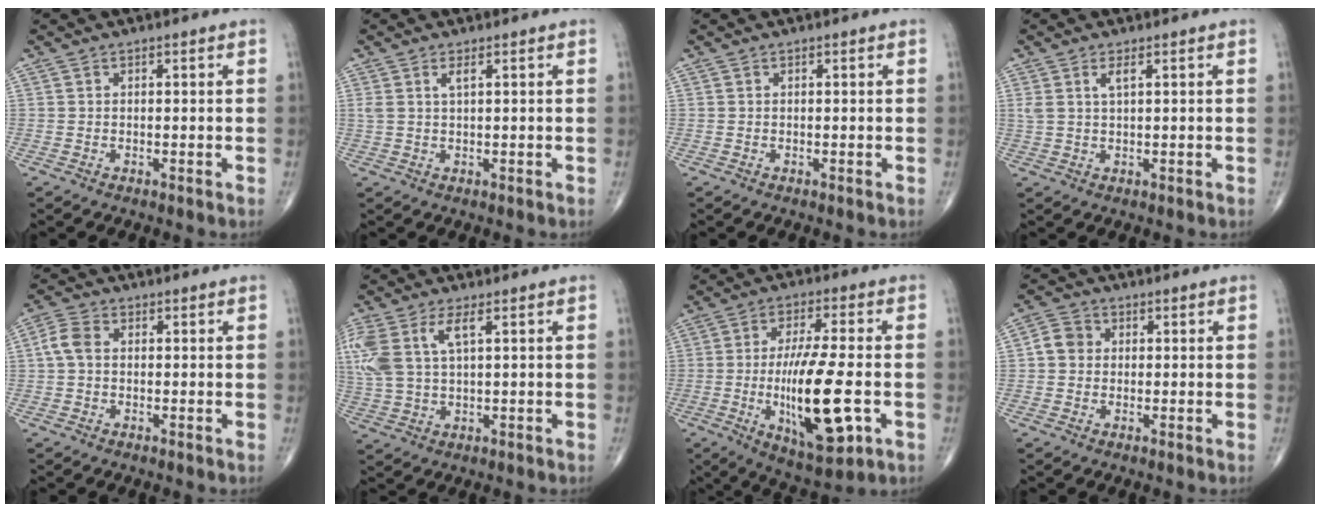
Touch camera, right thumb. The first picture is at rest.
{"total": 2.0, "force": [0.9, 0.5, 1.7], "torque": [-0.041, 0.003, 0.023]}
{"total": 0.0}
{"total": 2.6, "force": [1.2, 0.7, 2.2], "torque": [-0.052, 0.001, 0.029]}
{"total": 4.1, "force": [0.2, 2.8, 2.9], "torque": [-0.063, 0.012, -0.003]}
{"total": 12.9, "force": [4.0, 6.1, 10.6], "torque": [-0.270, 0.006, 0.082]}
{"total": 17.5, "force": [-3.5, 5.0, 16.4], "torque": [-0.289, -0.004, -0.047]}
{"total": 4.0, "force": [0.1, 3.6, 1.7], "torque": [-0.021, 0.009, -0.005]}